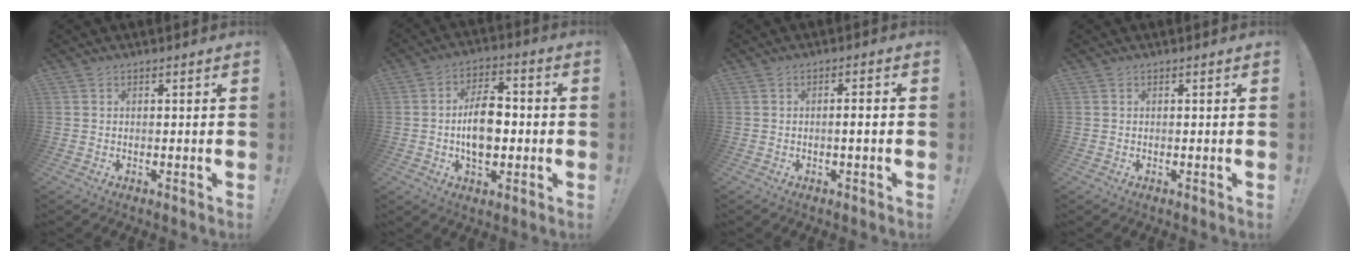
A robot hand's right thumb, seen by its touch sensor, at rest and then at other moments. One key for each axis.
{"total": 12.2, "fx": -1.5, "fy": 7.3, "fz": 9.6, "tx": -0.180, "ty": 0.009, "tz": -0.028}
{"total": 2.8, "fx": -0.7, "fy": 0.0, "fz": 2.7, "tx": -0.056, "ty": 0.004, "tz": -0.013}
{"total": 0.0}